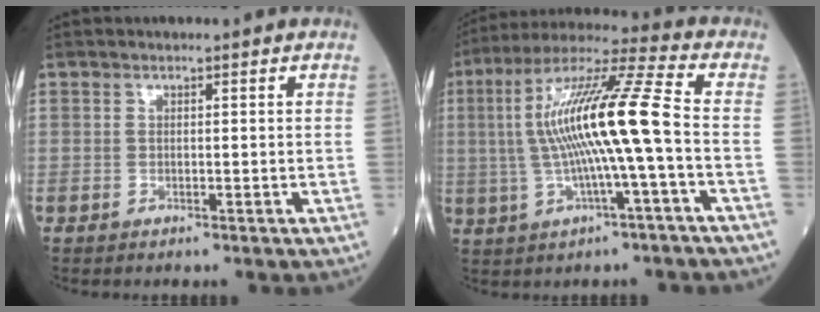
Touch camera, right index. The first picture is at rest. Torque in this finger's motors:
{"motor_torque": [1.89, -0.25, 1.05, 0.21]}